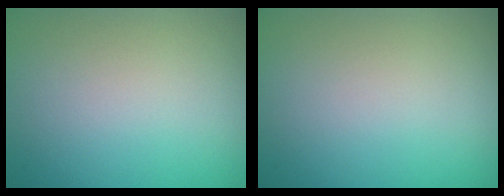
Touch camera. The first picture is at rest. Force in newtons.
{"total": 0.0}